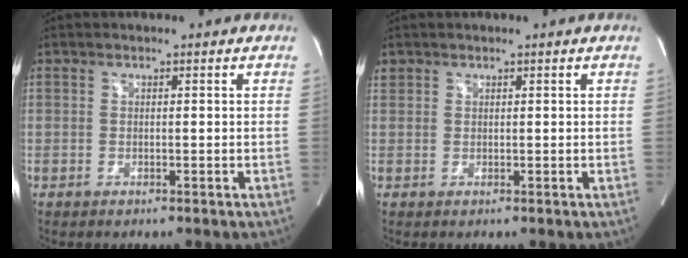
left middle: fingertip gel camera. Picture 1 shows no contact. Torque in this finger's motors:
{"motor_torque": [0.20, -0.19, 0.04, 0.01]}